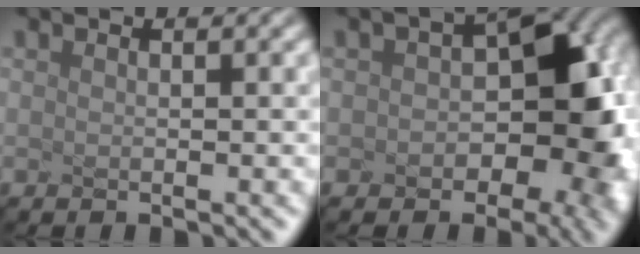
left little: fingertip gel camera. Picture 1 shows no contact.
{"total": 8.9, "force": [-2.5, 5.2, 6.9], "torque": [-0.107, -0.017, 0.000]}